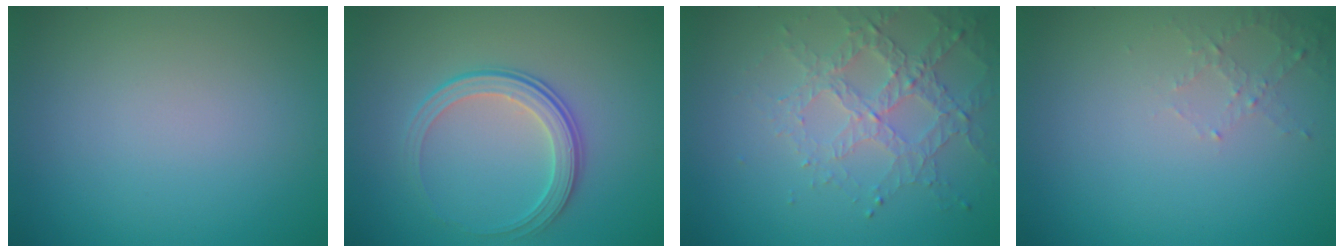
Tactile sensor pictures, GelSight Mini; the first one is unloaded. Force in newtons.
{"total": 2.8, "press": 2.2, "slide": 1.8}
{"total": 3.2, "press": 3.0, "slide": 1.0}
{"total": 1.3, "press": 1.3, "slide": 0.4}